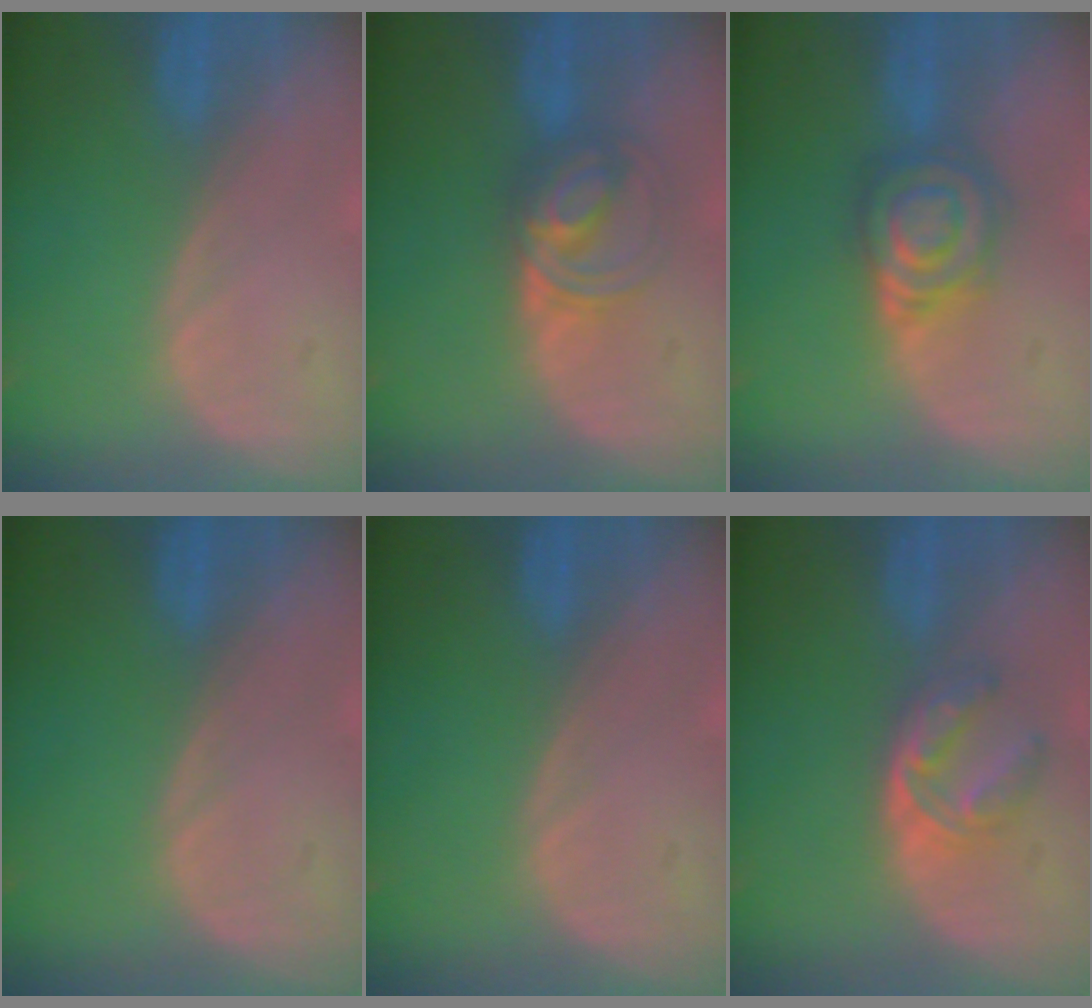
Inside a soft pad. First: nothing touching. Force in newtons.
{"total": 5.5, "press": 5.5, "slide": 0.6}
{"total": 6.6, "press": 6.4, "slide": 1.4}
{"total": 0.0}
{"total": 0.0}
{"total": 5.2, "press": 4.8, "slide": 2.0}